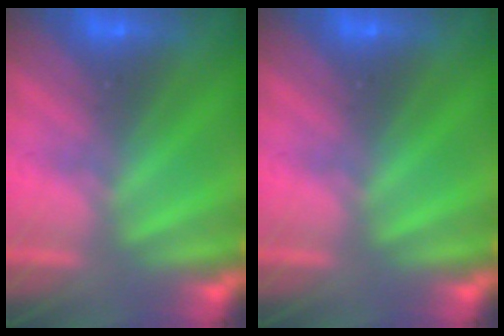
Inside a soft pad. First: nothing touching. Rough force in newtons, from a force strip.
{"total": 0.0}